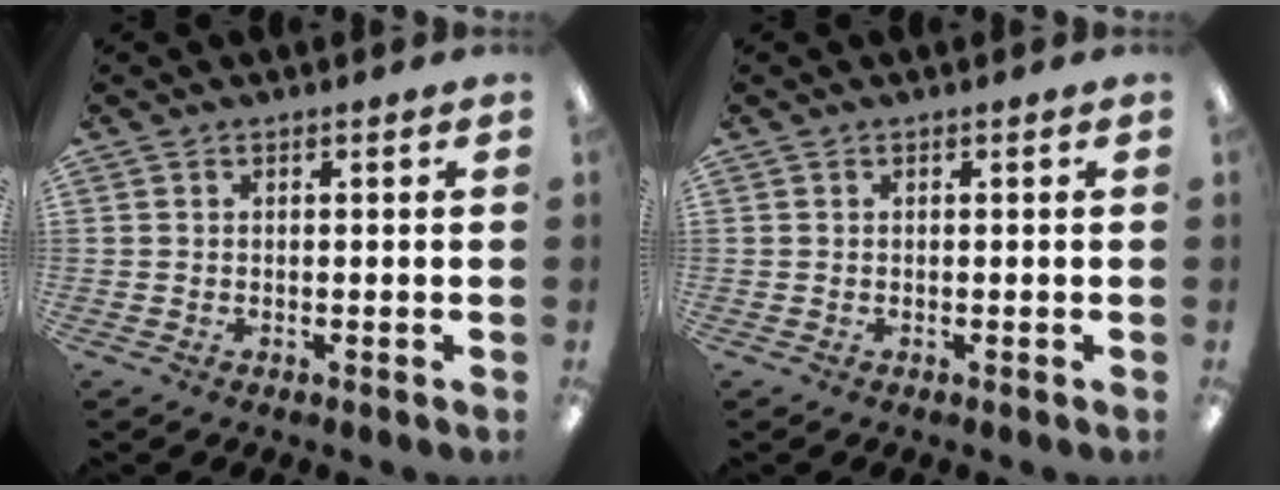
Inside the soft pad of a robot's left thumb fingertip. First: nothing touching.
{"total": 0.0}